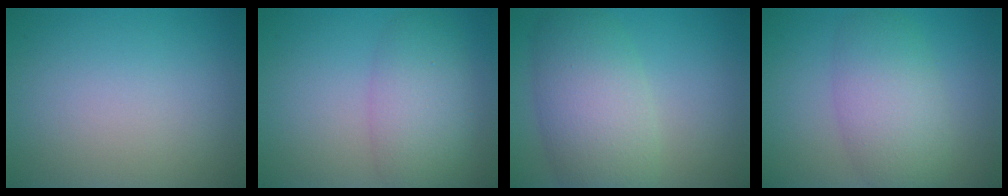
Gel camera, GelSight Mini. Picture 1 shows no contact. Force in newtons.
{"total": 3.6, "press": 3.6, "slide": 0.2}
{"total": 7.0, "press": 7.0, "slide": 0.1}
{"total": 5.5, "press": 5.5, "slide": 0.4}